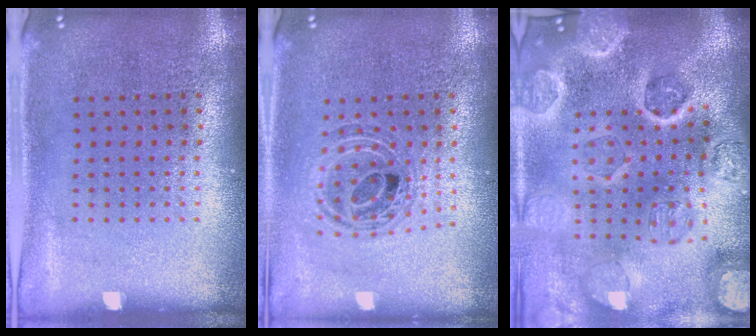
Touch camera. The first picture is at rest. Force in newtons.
{"total": 0.8, "press": 0.8, "slide": 0.2}
{"total": 5.4, "press": 4.6, "slide": 2.7}